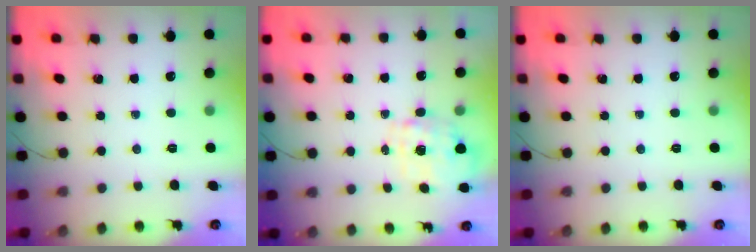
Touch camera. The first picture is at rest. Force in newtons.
{"total": 1.5, "press": 1.5, "slide": 0.5}
{"total": 0.0}